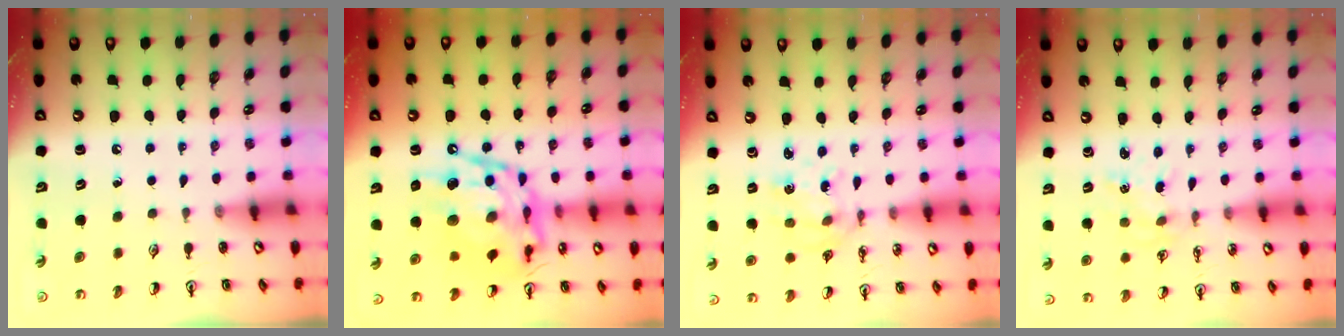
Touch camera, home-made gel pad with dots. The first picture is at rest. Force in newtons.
{"total": 18.7, "press": 18.6, "slide": 1.6}
{"total": 2.9, "press": 2.7, "slide": 1.0}
{"total": 0.5, "press": 0.5, "slide": 0.1}